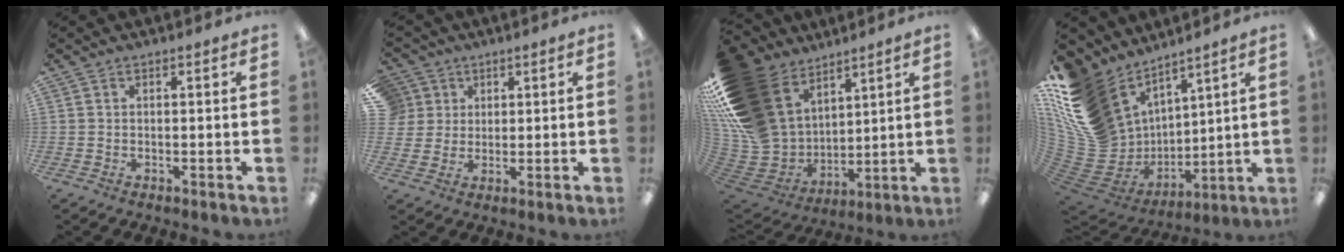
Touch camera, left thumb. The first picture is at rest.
{"total": 5.6, "force": [2.4, 5.1, 0.2], "torque": [-0.012, -0.001, 0.046]}
{"total": 25.6, "force": [11.9, 18.1, 13.7], "torque": [-0.296, -0.077, 0.250]}
{"total": 20.0, "force": [9.2, 14.4, 10.4], "torque": [-0.234, -0.073, 0.197]}